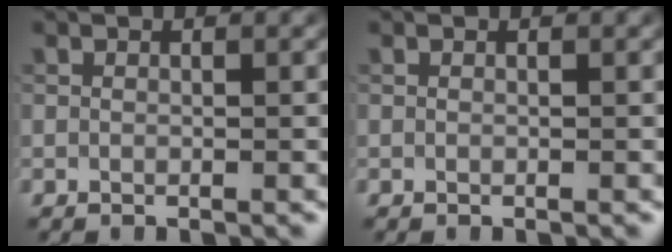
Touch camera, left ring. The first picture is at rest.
{"total": 0.0}